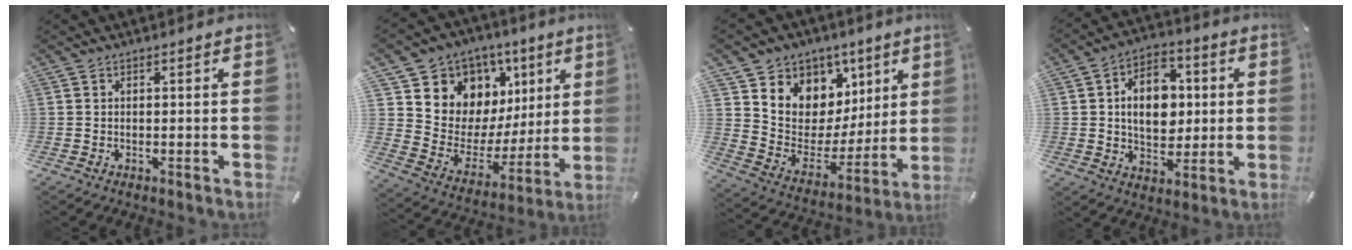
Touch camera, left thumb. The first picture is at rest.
{"total": 10.2, "force": [4.6, 9.1, 1.3], "torque": [-0.019, -0.070, 0.093]}
{"total": 8.7, "force": [4.5, 7.5, -0.3], "torque": [-0.002, -0.068, 0.087]}
{"total": 12.3, "force": [1.0, 9.2, 8.1], "torque": [-0.134, 0.011, 0.018]}